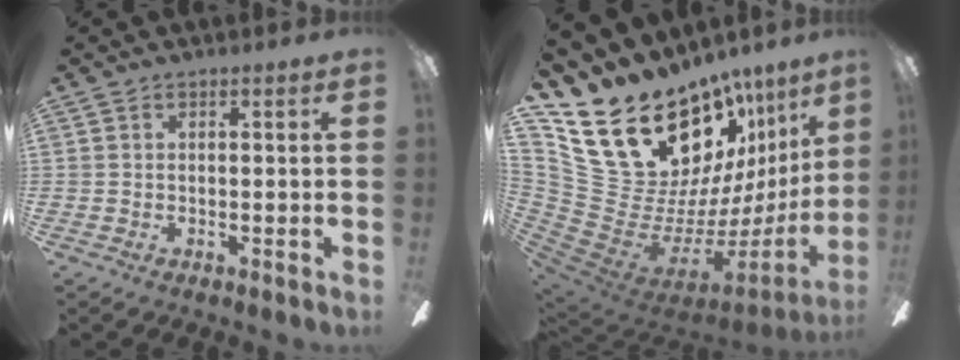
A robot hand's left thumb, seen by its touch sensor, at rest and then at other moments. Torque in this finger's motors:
{"motor_torque": [3.77, 1.24, 0.82, -1.95, 0.19]}